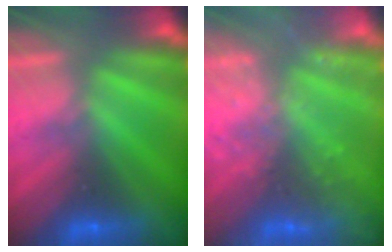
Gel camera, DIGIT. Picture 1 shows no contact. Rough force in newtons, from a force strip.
{"total": 7.8}